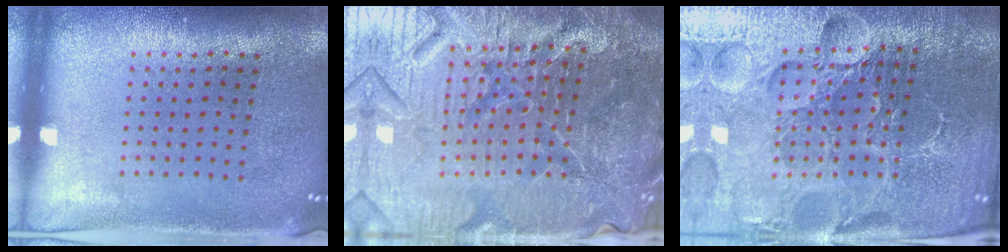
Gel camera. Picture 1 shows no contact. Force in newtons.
{"total": 6.8, "press": 6.1, "slide": 3.0}
{"total": 6.2, "press": 5.6, "slide": 2.7}